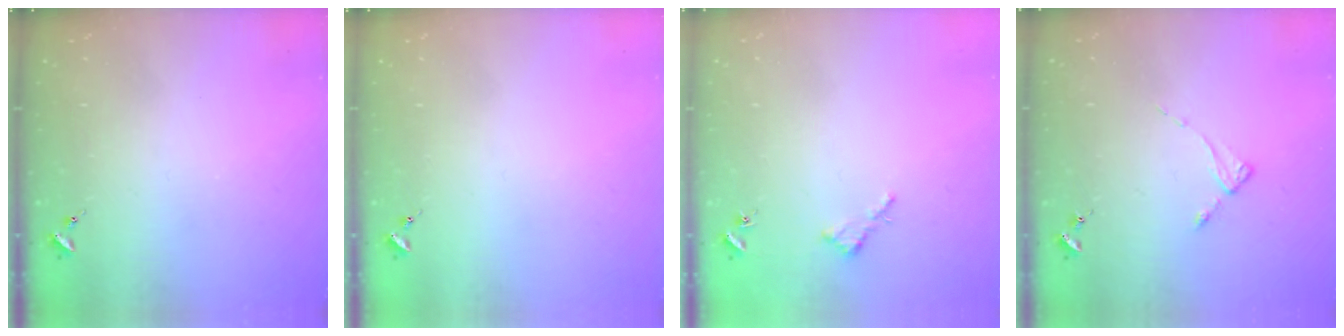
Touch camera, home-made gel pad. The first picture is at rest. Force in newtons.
{"total": 0.0}
{"total": 2.6, "press": 2.6, "slide": 0.2}
{"total": 2.2, "press": 2.2, "slide": 0.4}